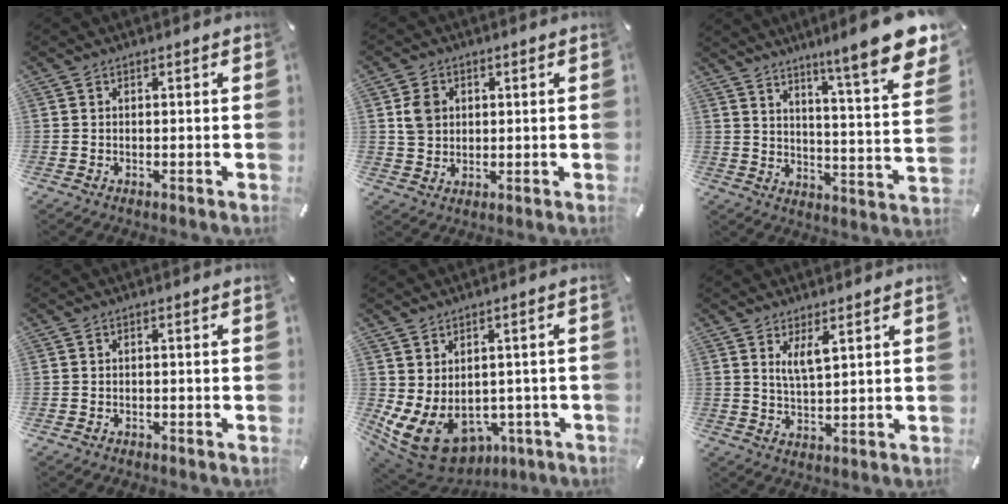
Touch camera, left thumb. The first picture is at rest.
{"total": 5.2, "force": [1.2, 4.8, 1.5], "torque": [-0.023, 0.005, 0.022]}
{"total": 13.9, "force": [10.5, 1.9, 9.0], "torque": [-0.131, -0.096, 0.163]}
{"total": 0.8, "force": [-0.8, 0.4, 0.0], "torque": [-0.001, 0.004, -0.018]}
{"total": 10.2, "force": [-2.4, 7.9, 6.0], "torque": [-0.110, -0.007, -0.035]}
{"total": 4.3, "force": [2.6, 1.2, 3.2], "torque": [-0.061, -0.001, 0.044]}